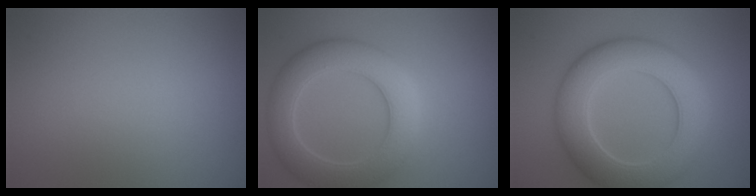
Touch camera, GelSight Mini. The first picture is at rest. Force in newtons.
{"total": 6.5, "press": 6.5, "slide": 0.3}
{"total": 8.4, "press": 8.4, "slide": 0.5}